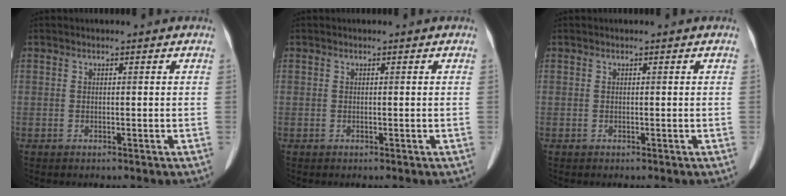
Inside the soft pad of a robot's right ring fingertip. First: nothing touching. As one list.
[{"total": 0.0}, {"total": 0.0}]